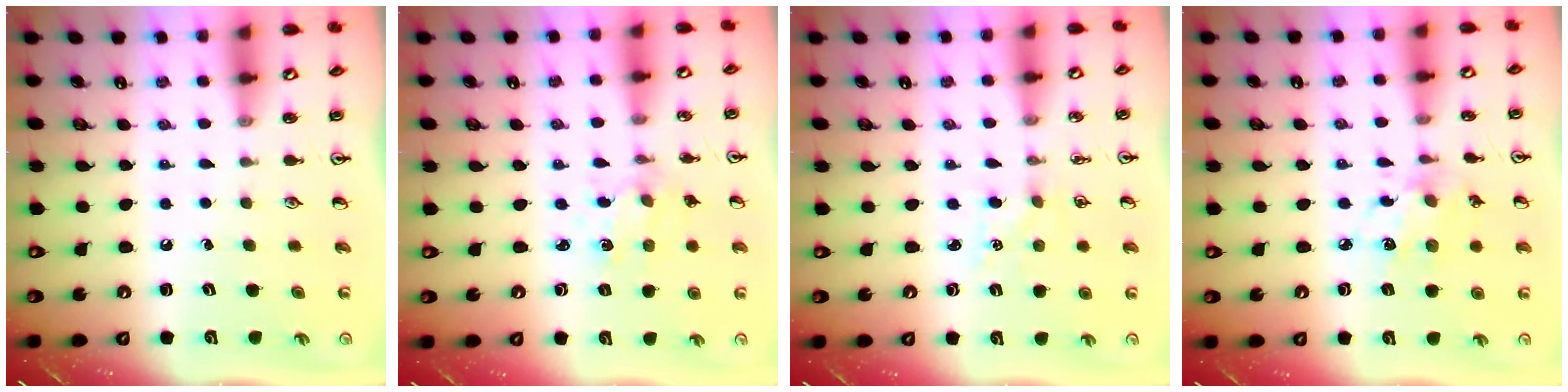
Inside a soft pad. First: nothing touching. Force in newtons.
{"total": 1.5, "press": 1.5, "slide": 0.0}
{"total": 2.1, "press": 2.1, "slide": 0.3}
{"total": 7.0, "press": 7.0, "slide": 0.4}